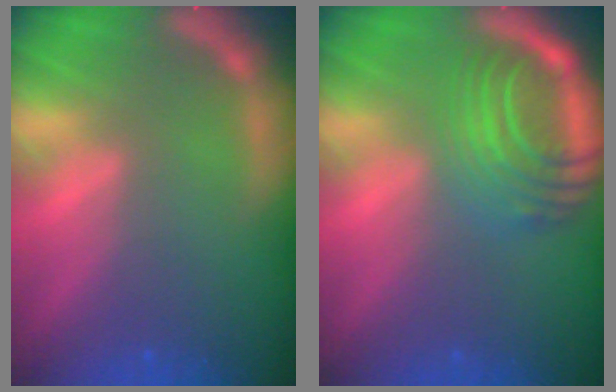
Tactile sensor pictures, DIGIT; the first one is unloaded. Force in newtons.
{"total": 8.5}